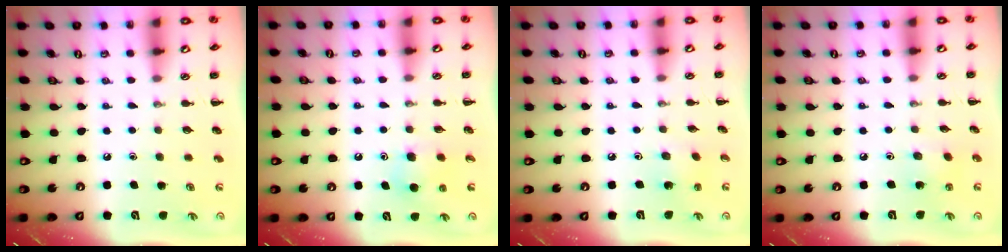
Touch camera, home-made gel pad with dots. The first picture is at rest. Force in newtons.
{"total": 6.4, "press": 6.2, "slide": 1.4}
{"total": 1.6, "press": 1.5, "slide": 0.5}
{"total": 3.5, "press": 3.4, "slide": 0.8}